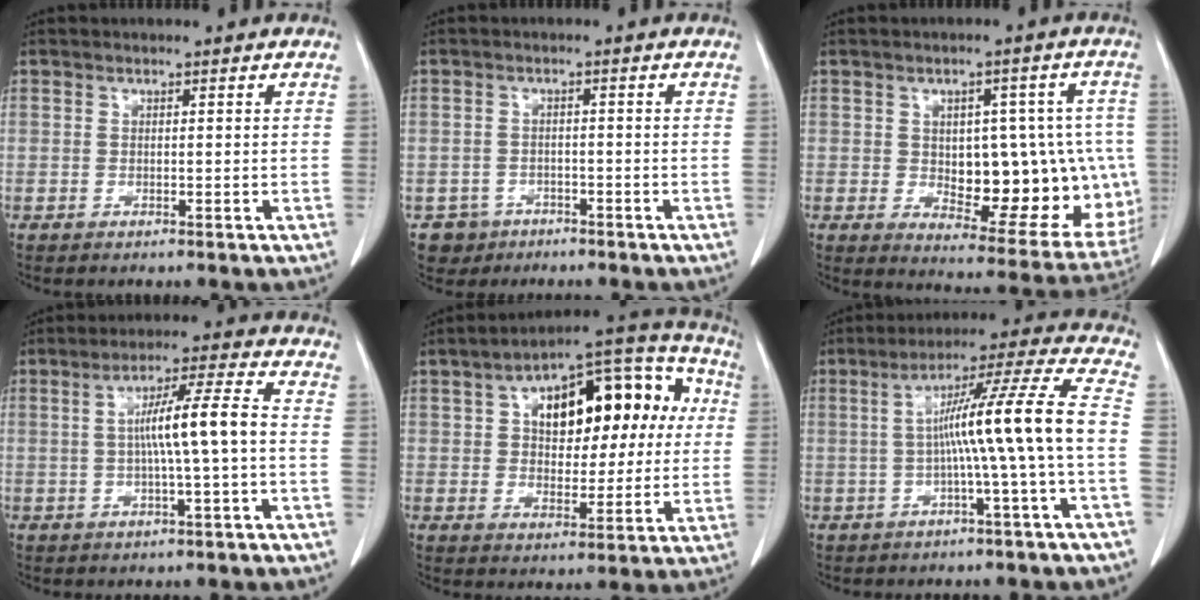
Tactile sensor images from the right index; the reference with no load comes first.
{"total": 3.7, "force": [-2.3, 3.0, -0.3], "torque": [0.006, 0.009, -0.036]}
{"total": 18.4, "force": [-1.4, 8.9, 16.0], "torque": [-0.166, 0.021, 0.015]}
{"total": 8.3, "force": [-0.4, -0.4, 8.3], "torque": [-0.143, 0.016, -0.008]}
{"total": 19.9, "force": [4.3, 10.2, 16.6], "torque": [-0.248, 0.058, 0.065]}
{"total": 12.7, "force": [-1.5, -1.9, 12.5], "torque": [-0.198, 0.023, -0.025]}